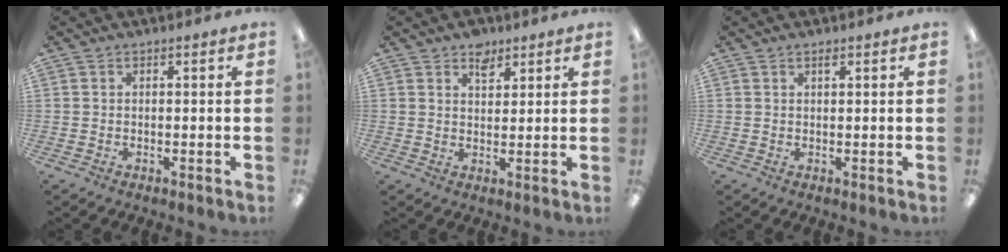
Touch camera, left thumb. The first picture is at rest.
{"total": 4.7, "force": [3.4, 2.7, 1.8], "torque": [-0.011, -0.016, 0.057]}
{"total": 0.9, "force": [0.8, 0.3, 0.4], "torque": [-0.002, -0.002, 0.012]}